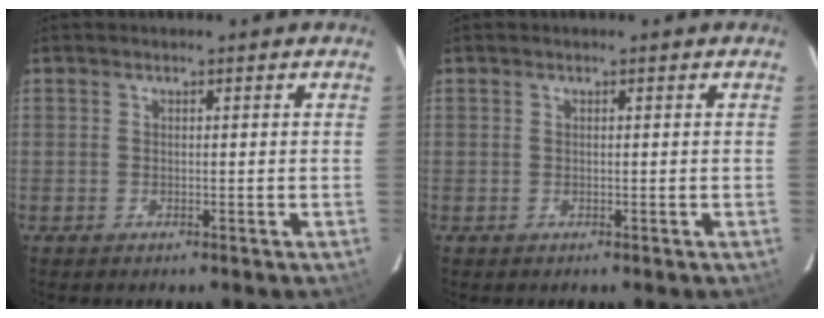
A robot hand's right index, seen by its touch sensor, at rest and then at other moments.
{"total": 0.0}